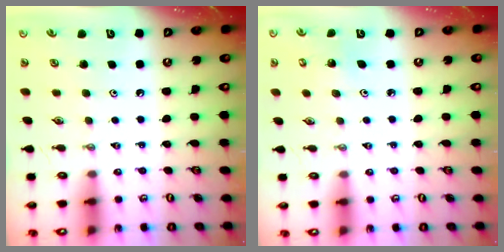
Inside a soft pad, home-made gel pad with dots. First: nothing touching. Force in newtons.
{"total": 2.3, "press": 2.3, "slide": 0.1}